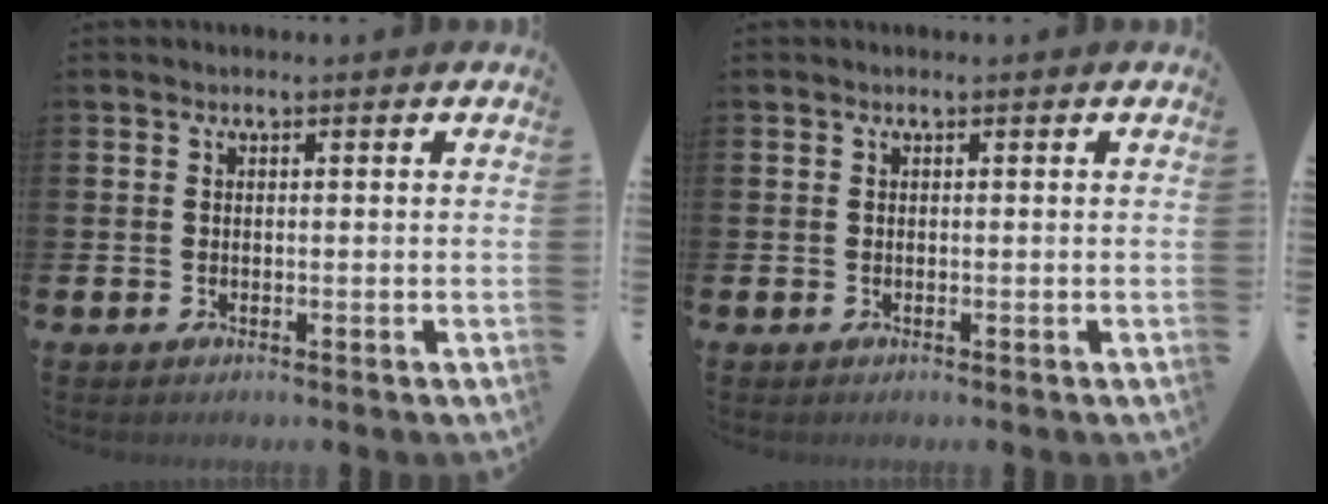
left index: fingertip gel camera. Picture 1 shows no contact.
{"total": 0.0}